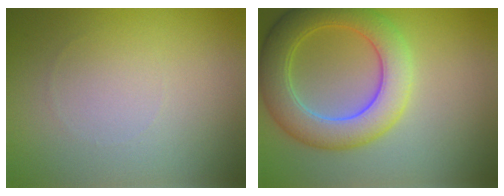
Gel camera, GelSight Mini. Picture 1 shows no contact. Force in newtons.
{"total": 6.7, "press": 6.7, "slide": 0.2}